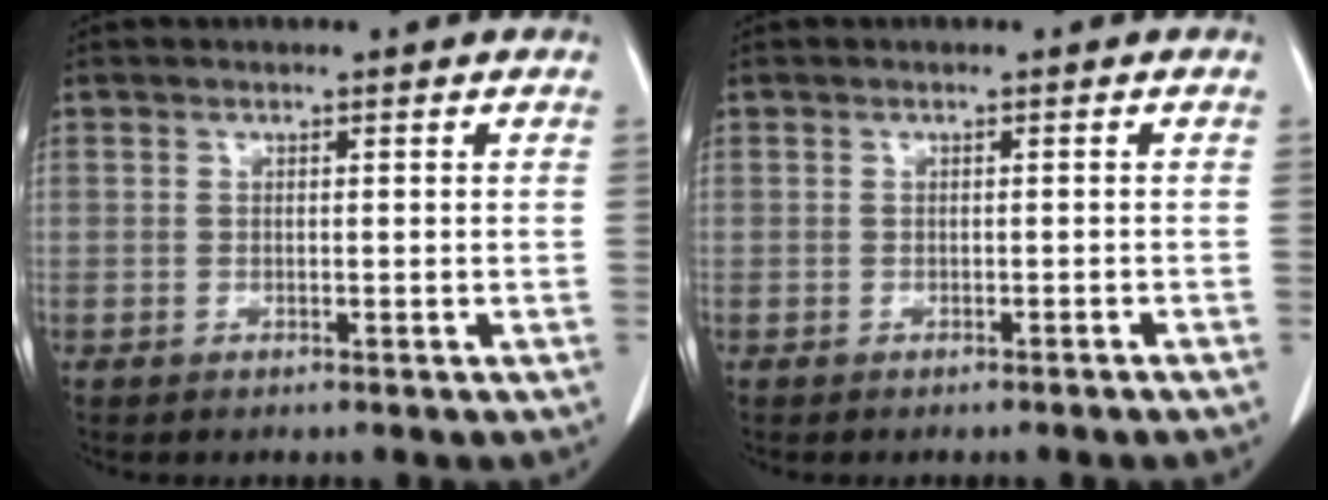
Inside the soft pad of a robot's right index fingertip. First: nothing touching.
{"total": 1.1, "force": [-1.0, -0.1, 0.6], "torque": [-0.011, 0.000, -0.010]}